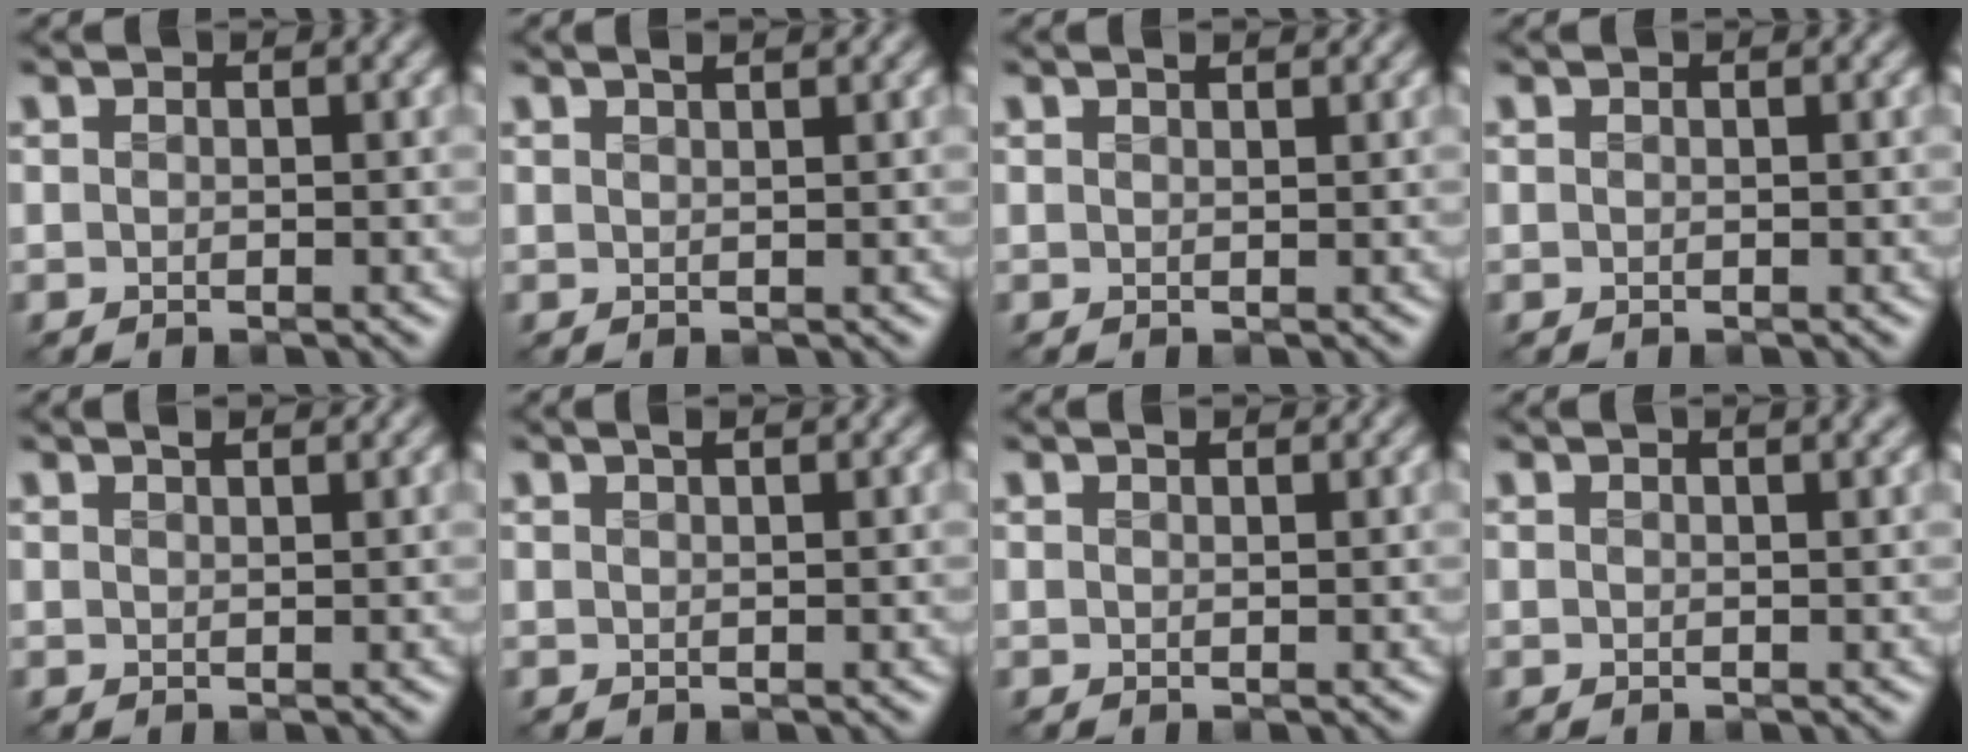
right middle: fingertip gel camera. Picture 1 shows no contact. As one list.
[{"total": 1.9, "force": [1.3, 0.7, 1.2], "torque": [-0.004, 0.002, 0.004]}, {"total": 1.1, "force": [1.0, 0.3, 0.6], "torque": [-0.009, -0.003, 0.009]}, {"total": 0.0}, {"total": 1.9, "force": [1.4, 0.7, 1.1], "torque": [-0.003, 0.002, 0.005]}, {"total": 1.8, "force": [1.2, 0.6, 1.1], "torque": [-0.005, 0.001, 0.004]}, {"total": 1.0, "force": [0.8, 0.2, 0.4], "torque": [-0.011, -0.005, 0.010]}, {"total": 2.1, "force": [1.4, 0.8, 1.5], "torque": [-0.008, 0.004, 0.012]}]